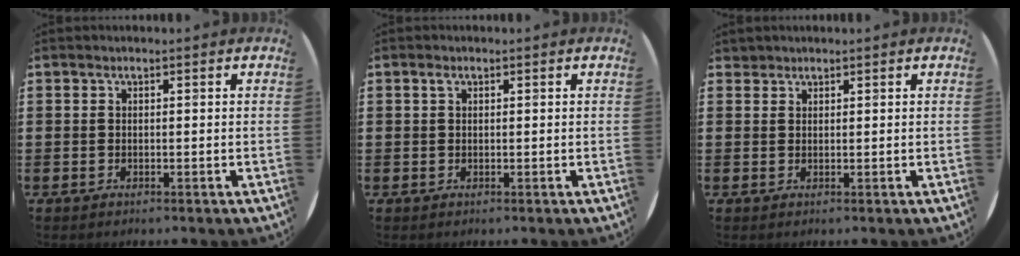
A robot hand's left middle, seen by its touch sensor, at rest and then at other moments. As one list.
[{"total": 0.8, "force": [0.3, 0.6, 0.4], "torque": [-0.002, 0.000, 0.005]}, {"total": 1.0, "force": [1.0, 0.3, -0.1], "torque": [0.000, 0.001, 0.019]}]